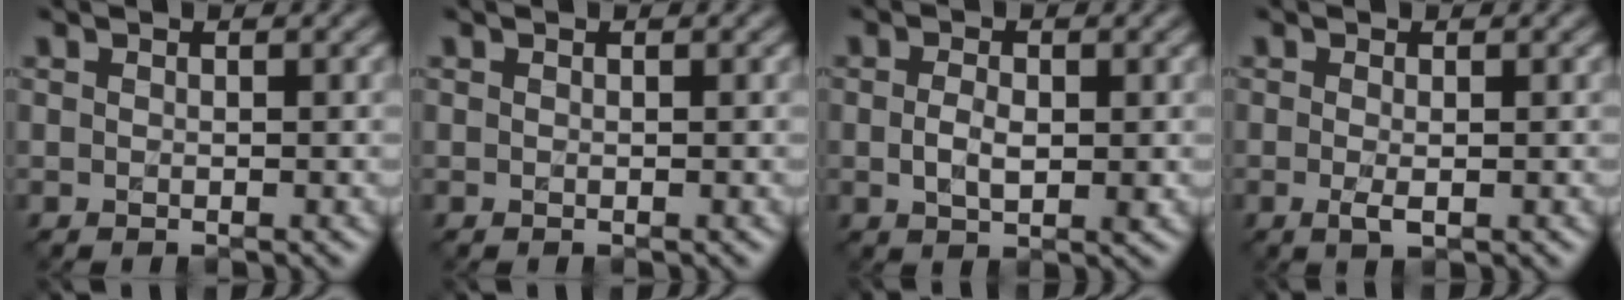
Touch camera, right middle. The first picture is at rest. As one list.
[{"total": 0.0}, {"total": 2.1, "force": [-0.4, 1.2, 1.7], "torque": [-0.035, -0.006, -0.006]}, {"total": 1.3, "force": [-0.5, 0.2, 1.1], "torque": [-0.022, -0.006, -0.006]}]